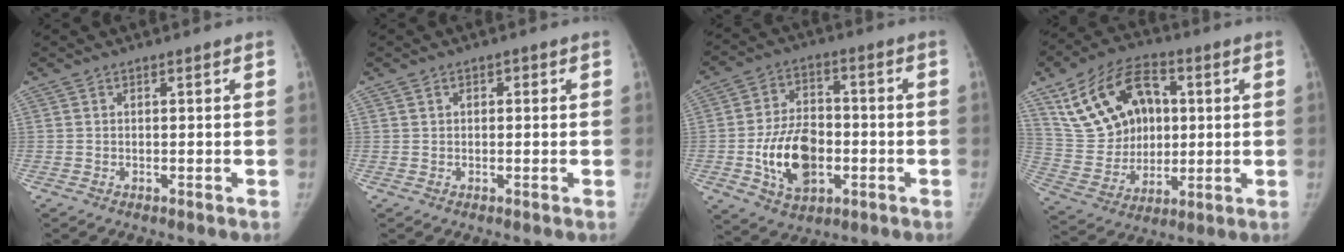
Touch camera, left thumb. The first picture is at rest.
{"total": 1.3, "force": [0.4, 1.1, 0.6], "torque": [0.000, 0.002, 0.003]}
{"total": 14.4, "force": [-3.2, 9.5, 10.3], "torque": [-0.149, 0.014, -0.050]}
{"total": 19.2, "force": [6.1, 13.4, 12.4], "torque": [-0.189, 0.001, 0.120]}